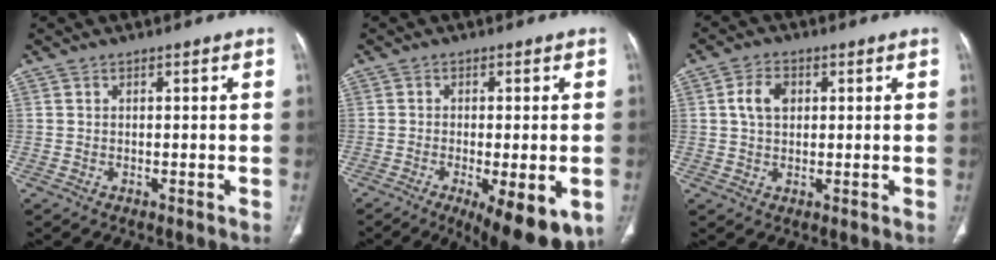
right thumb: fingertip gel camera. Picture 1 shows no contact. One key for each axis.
{"total": 13.4, "fx": -5.7, "fy": 4.4, "fz": 11.3, "tx": -0.135, "ty": -0.009, "tz": -0.073}
{"total": 4.9, "fx": 1.2, "fy": 3.4, "fz": 3.4, "tx": -0.061, "ty": 0.005, "tz": 0.021}